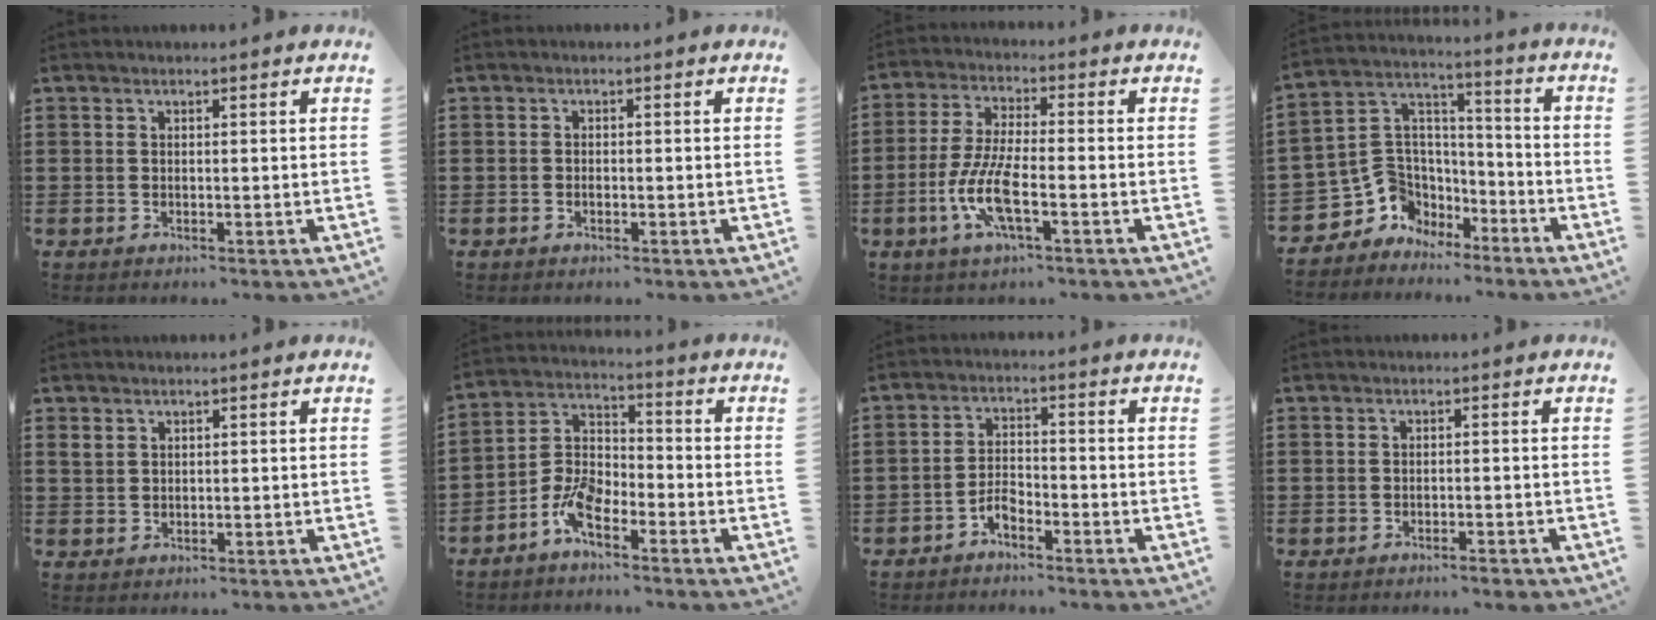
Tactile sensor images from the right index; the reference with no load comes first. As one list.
[{"total": 0.7, "force": [-0.5, 0.2, 0.4], "torque": [-0.010, -0.004, -0.008]}, {"total": 8.4, "force": [-3.3, 2.2, 7.4], "torque": [-0.170, -0.014, -0.066]}, {"total": 7.1, "force": [-2.4, 6.6, 0.8], "torque": [-0.065, -0.005, -0.046]}, {"total": 1.4, "force": [1.2, 0.7, 0.4], "torque": [-0.011, 0.000, 0.023]}, {"total": 6.6, "force": [-4.4, 3.1, 3.9], "torque": [-0.099, 0.008, -0.090]}, {"total": 3.1, "force": [-2.4, 1.1, 1.5], "torque": [-0.039, 0.005, -0.051]}, {"total": 1.5, "force": [-1.2, 0.2, 0.8], "torque": [-0.016, -0.002, -0.022]}]